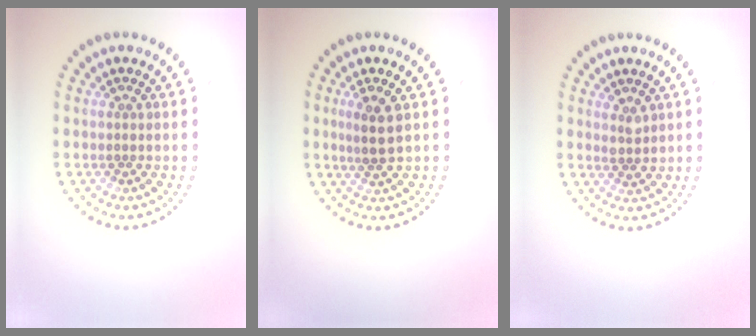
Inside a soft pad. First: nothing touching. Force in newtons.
{"total": 2.1, "press": 1.8, "slide": 0.9}
{"total": 1.1, "press": 1.0, "slide": 0.4}